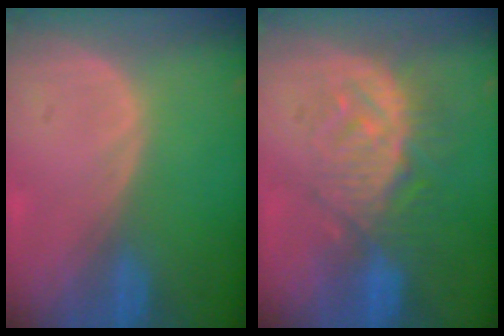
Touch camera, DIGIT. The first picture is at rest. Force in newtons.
{"total": 9.3, "press": 8.6, "slide": 3.6}